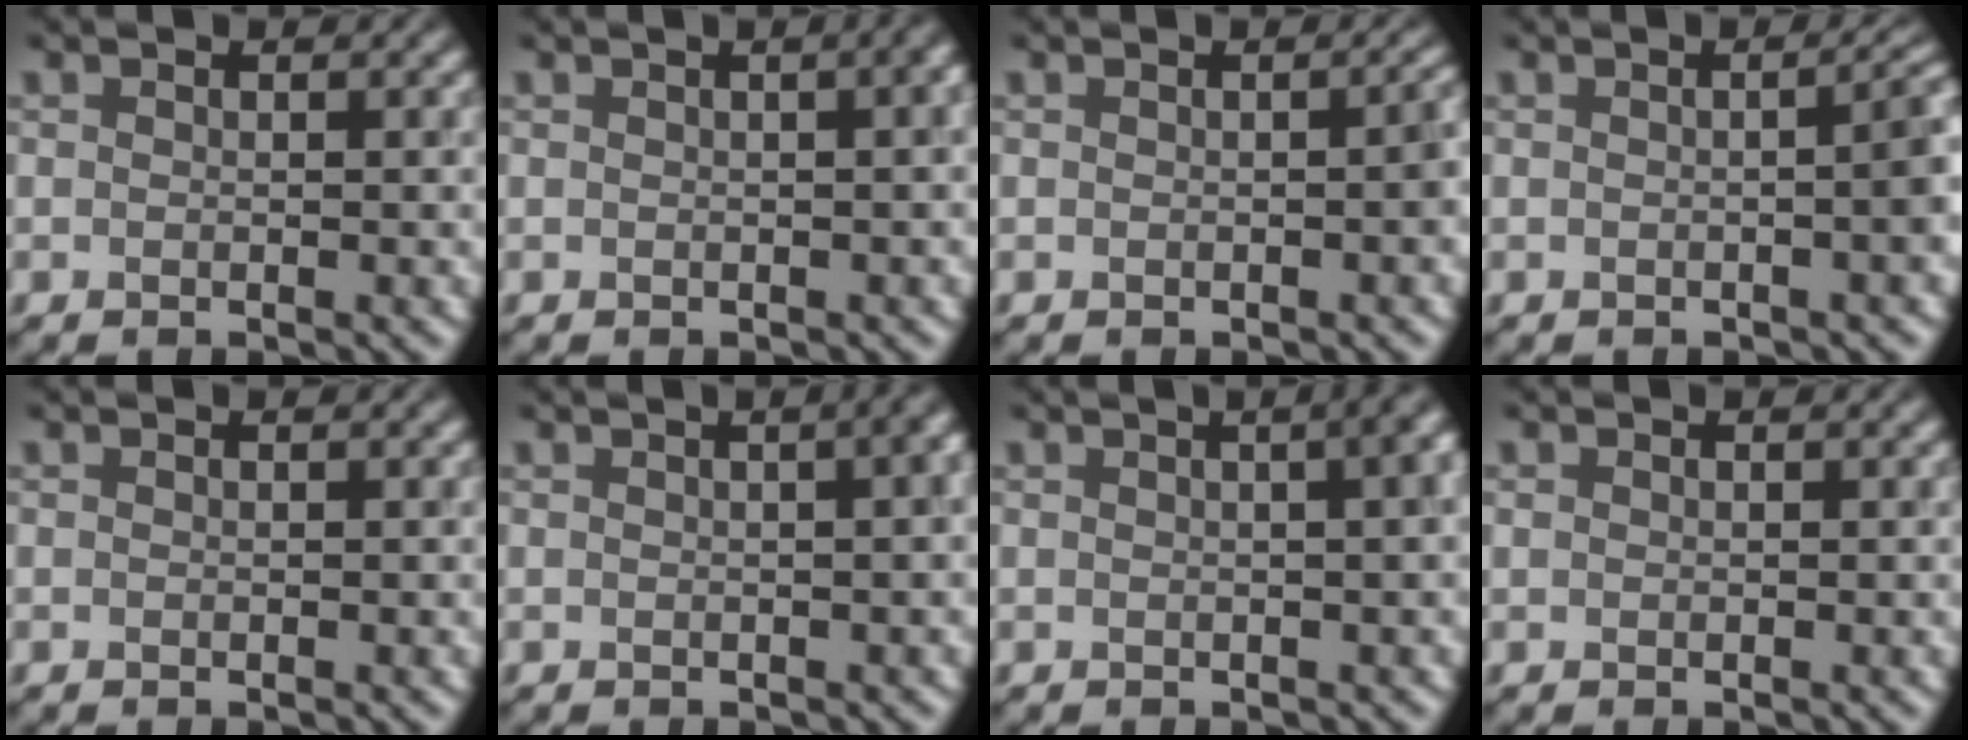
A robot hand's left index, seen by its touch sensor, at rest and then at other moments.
{"total": 4.5, "force": [1.1, 2.2, 3.8], "torque": [-0.012, 0.028, -0.001]}
{"total": 1.2, "force": [-0.3, 0.2, 1.2], "torque": [-0.015, 0.005, -0.001]}
{"total": 4.7, "force": [-0.2, 1.9, 4.3], "torque": [-0.020, 0.013, -0.003]}
{"total": 0.0}
{"total": 7.8, "force": [2.2, 4.2, 6.2], "torque": [-0.011, 0.054, -0.013]}
{"total": 9.9, "force": [3.1, 5.3, 7.7], "torque": [-0.006, 0.061, -0.006]}
{"total": 0.0}